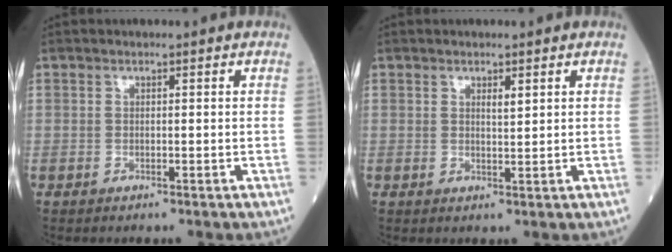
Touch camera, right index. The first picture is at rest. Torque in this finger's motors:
{"motor_torque": [0.00, 0.01, 0.00, 0.03]}